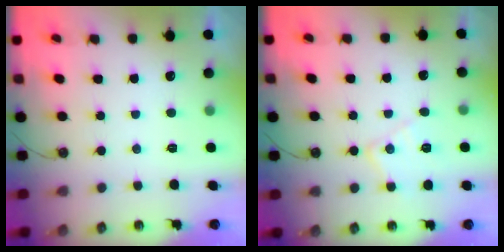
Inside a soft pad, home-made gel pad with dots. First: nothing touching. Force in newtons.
{"total": 9.6, "press": 9.6, "slide": 0.6}